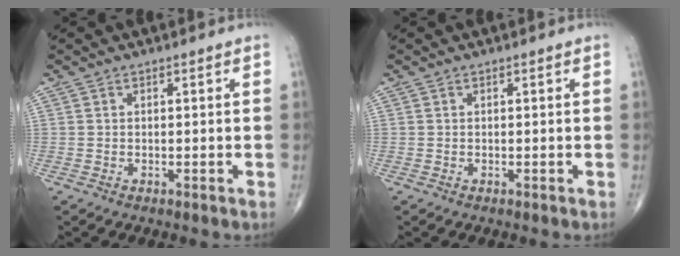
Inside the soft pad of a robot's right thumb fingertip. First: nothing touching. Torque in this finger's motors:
{"motor_torque": [0.00, 0.00, 0.02, 0.02, 0.00]}